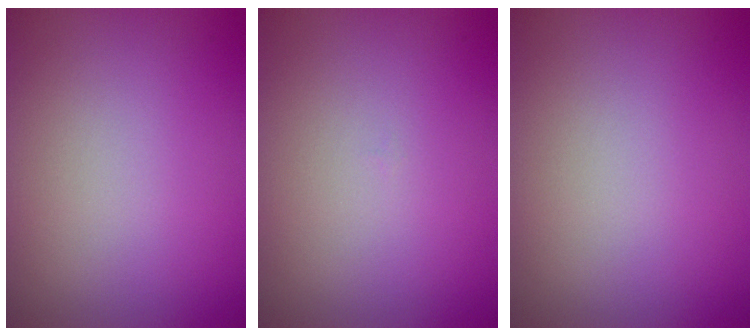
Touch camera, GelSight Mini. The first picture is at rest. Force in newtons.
{"total": 0.0}
{"total": 0.0}